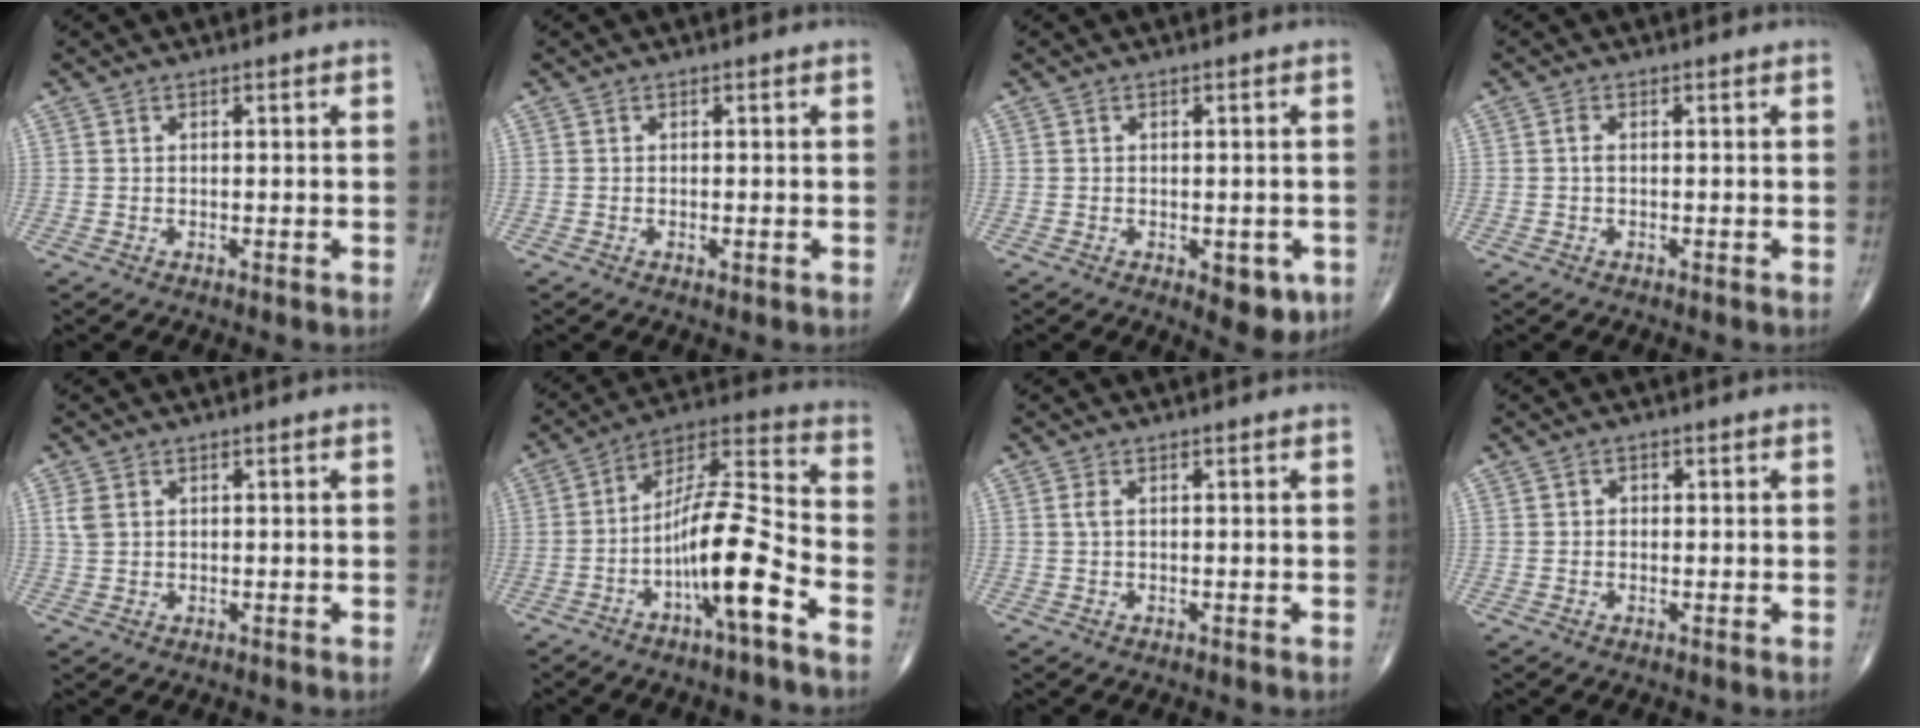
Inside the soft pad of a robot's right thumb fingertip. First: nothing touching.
{"total": 0.8, "force": [-0.3, 0.3, 0.7], "torque": [-0.011, -0.002, -0.005]}
{"total": 5.3, "force": [-1.9, 2.8, 4.2], "torque": [-0.029, -0.003, -0.018]}
{"total": 1.0, "force": [0.0, 0.4, 0.9], "torque": [-0.021, 0.000, -0.003]}
{"total": 2.3, "force": [0.8, 1.6, 1.5], "torque": [-0.038, 0.004, 0.019]}
{"total": 15.2, "force": [-6.5, 2.6, 13.5], "torque": [-0.250, 0.058, -0.116]}
{"total": 0.9, "force": [0.2, 0.3, 0.9], "torque": [-0.026, 0.004, 0.003]}
{"total": 1.0, "force": [0.1, 0.9, 0.5], "torque": [-0.001, 0.002, -0.003]}